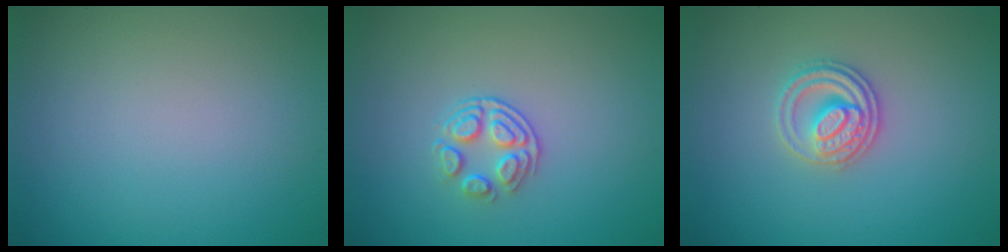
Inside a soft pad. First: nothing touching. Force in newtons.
{"total": 2.4, "press": 1.8, "slide": 1.6}
{"total": 2.8, "press": 2.6, "slide": 1.0}